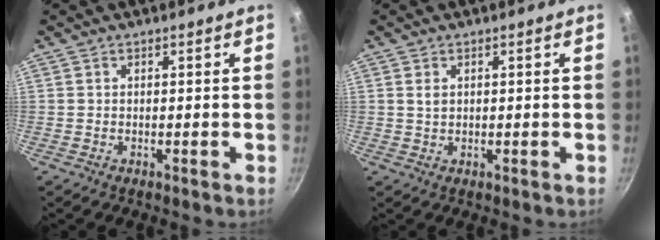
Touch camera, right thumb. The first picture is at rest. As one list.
[{"total": 1.5, "force": [0.5, 1.0, 1.0], "torque": [-0.018, -0.001, 0.010]}]